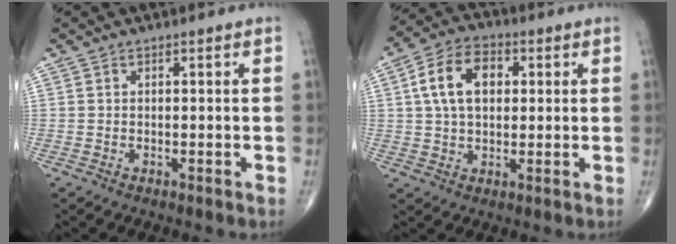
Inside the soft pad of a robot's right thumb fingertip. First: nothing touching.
{"total": 11.0, "force": [2.3, 7.2, 8.1], "torque": [-0.130, 0.015, 0.036]}